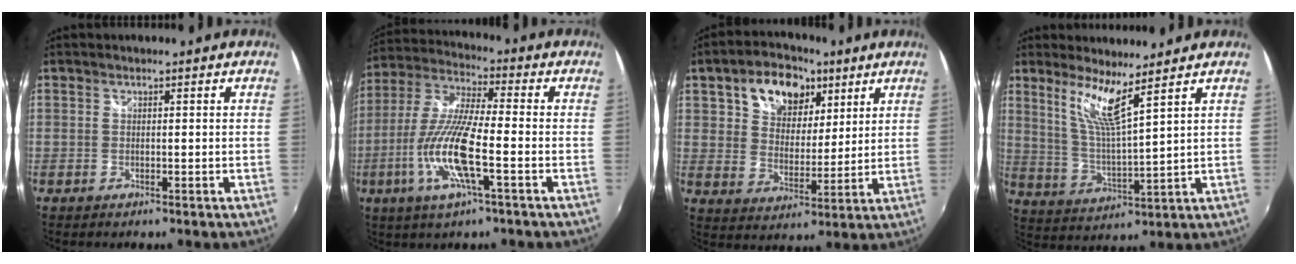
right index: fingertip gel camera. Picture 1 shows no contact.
{"total": 14.3, "force": [-4.6, 2.1, 13.4], "torque": [-0.280, -0.010, -0.091]}
{"total": 14.1, "force": [7.3, 9.4, 7.6], "torque": [-0.149, 0.035, 0.126]}
{"total": 8.3, "force": [5.8, -0.5, 5.9], "torque": [-0.106, -0.008, 0.115]}